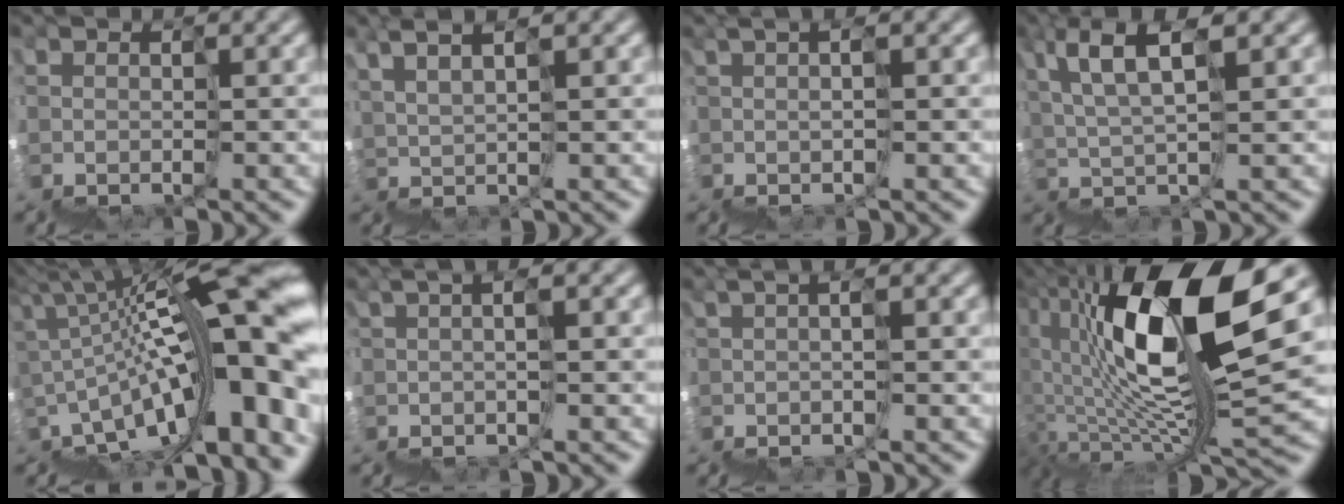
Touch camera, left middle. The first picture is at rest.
{"total": 5.1, "force": [4.1, -2.7, -1.3], "torque": [0.008, 0.041, 0.078]}
{"total": 2.0, "force": [1.2, -1.6, 0.2], "torque": [0.008, 0.017, 0.032]}
{"total": 5.4, "force": [4.7, -1.4, 2.3], "torque": [-0.054, 0.044, 0.087]}
{"total": 12.0, "force": [-0.3, 2.1, 11.8], "torque": [-0.148, 0.042, 0.000]}
{"total": 1.7, "force": [0.3, -1.6, 0.5], "torque": [0.000, 0.015, 0.015]}
{"total": 1.8, "force": [0.2, -1.8, 0.0], "torque": [0.006, 0.014, 0.010]}
{"total": 10.2, "force": [3.6, 0.7, 9.5], "torque": [-0.160, 0.038, 0.061]}